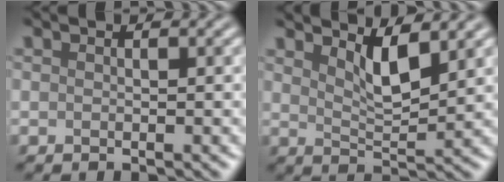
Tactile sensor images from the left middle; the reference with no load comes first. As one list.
[{"total": 3.3, "force": [2.0, 0.7, 2.4], "torque": [-0.046, -0.007, 0.039]}]